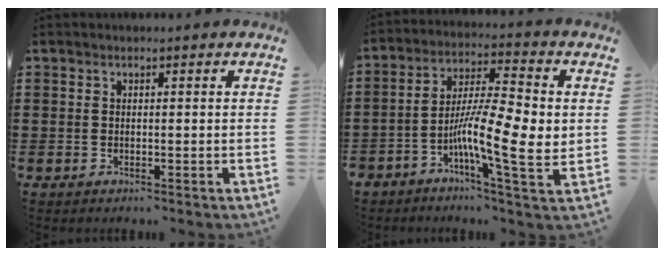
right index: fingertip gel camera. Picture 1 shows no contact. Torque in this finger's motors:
{"motor_torque": [2.14, 0.00, 0.76, 0.21]}